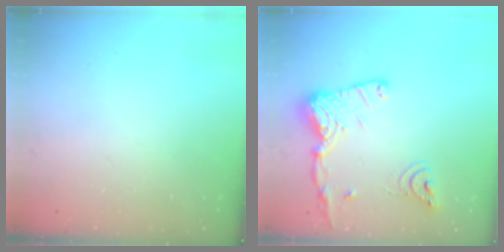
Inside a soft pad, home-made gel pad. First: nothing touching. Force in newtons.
{"total": 17.9, "press": 17.8, "slide": 1.6}